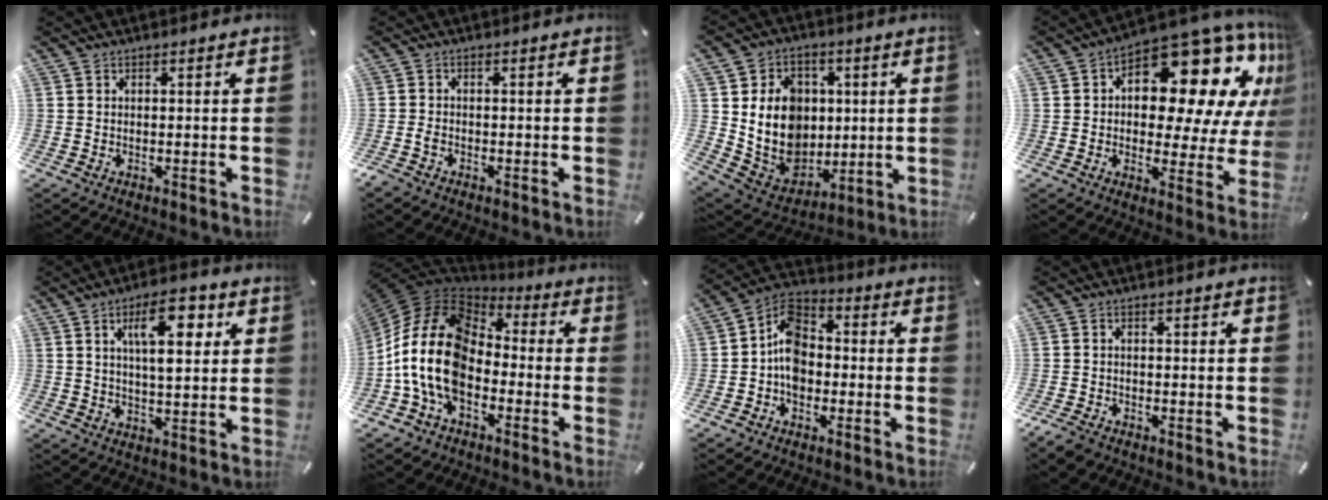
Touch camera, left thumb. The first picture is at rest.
{"total": 1.6, "force": [-1.1, 0.9, 0.6], "torque": [-0.013, 0.005, -0.022]}
{"total": 15.5, "force": [2.2, 13.9, 6.7], "torque": [-0.132, -0.011, 0.058]}
{"total": 19.8, "force": [9.5, 10.3, 14.0], "torque": [-0.174, -0.089, 0.154]}
{"total": 11.6, "force": [4.5, 5.0, 9.5], "torque": [-0.143, -0.006, 0.070]}
{"total": 17.6, "force": [-4.3, 12.0, 12.2], "torque": [-0.279, 0.016, -0.085]}
{"total": 8.5, "force": [-2.2, 6.7, 4.7], "torque": [-0.109, 0.017, -0.045]}
{"total": 2.6, "force": [-2.2, 1.3, 0.6], "torque": [-0.024, 0.007, -0.046]}